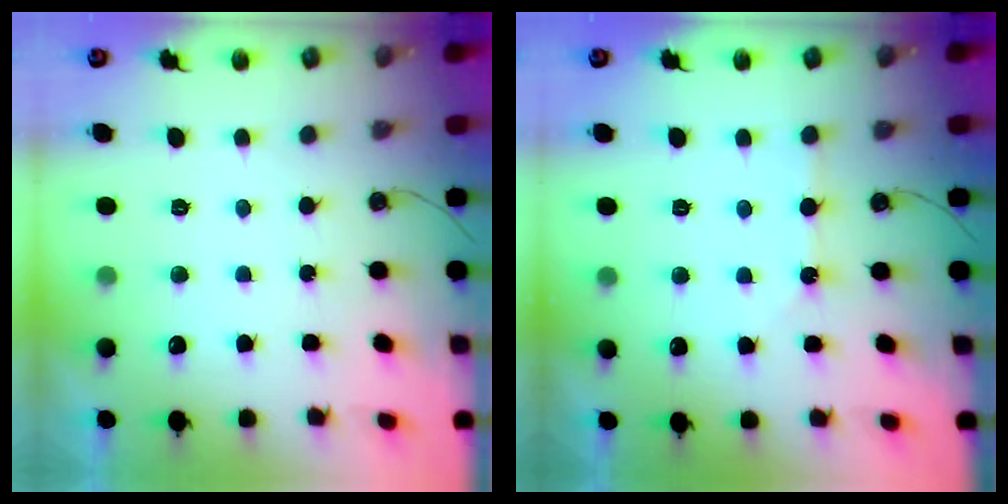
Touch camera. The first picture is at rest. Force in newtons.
{"total": 1.8, "press": 1.7, "slide": 0.4}